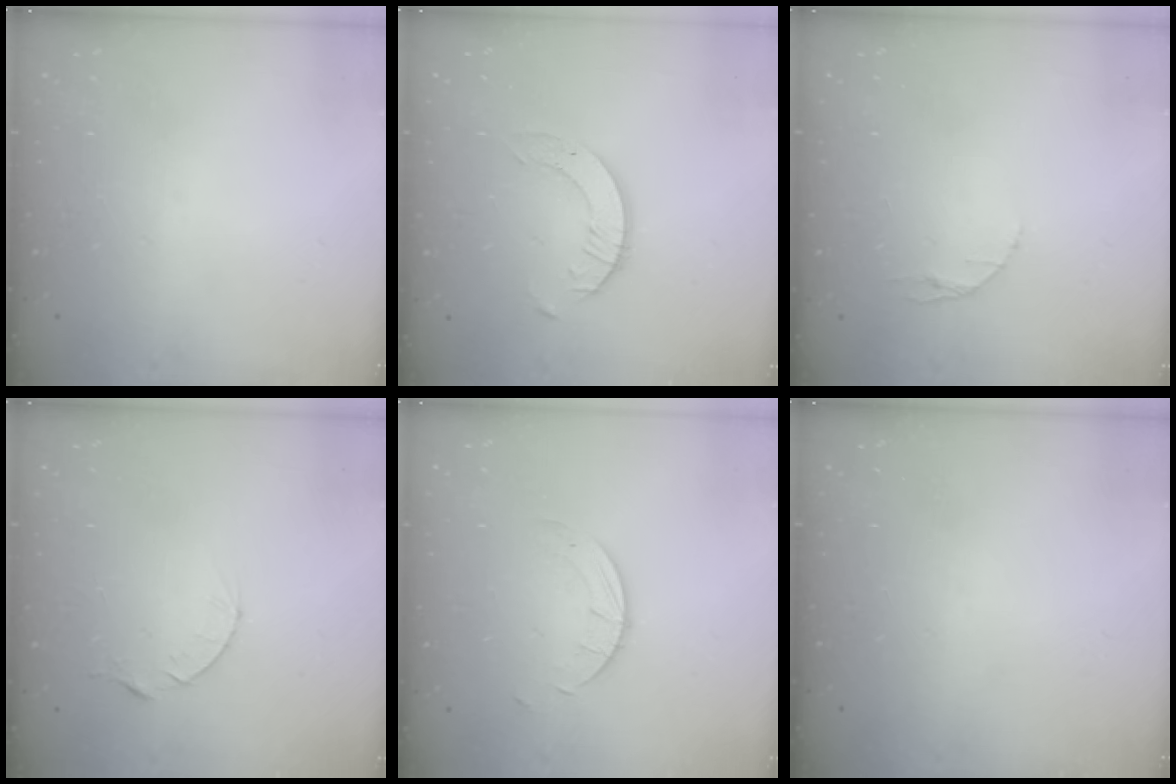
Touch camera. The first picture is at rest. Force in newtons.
{"total": 3.4, "press": 3.4, "slide": 0.3}
{"total": 2.9, "press": 2.9, "slide": 0.4}
{"total": 4.3, "press": 4.2, "slide": 0.4}
{"total": 2.6, "press": 2.6, "slide": 0.2}
{"total": 0.0}